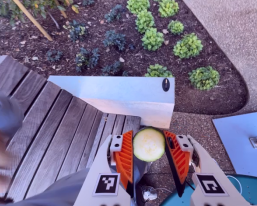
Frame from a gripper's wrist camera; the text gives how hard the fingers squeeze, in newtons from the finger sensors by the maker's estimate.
{"total": 8.7, "left": 8.9, "right": 8.4}